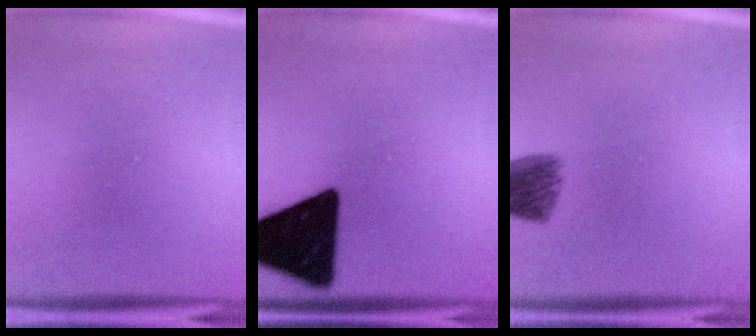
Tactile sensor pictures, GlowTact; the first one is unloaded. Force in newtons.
{"total": 19.0}
{"total": 6.7}